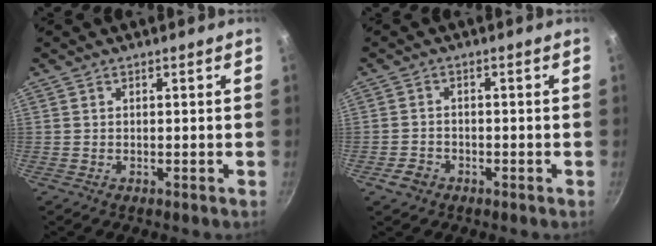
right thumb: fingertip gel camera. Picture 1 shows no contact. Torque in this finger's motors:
{"motor_torque": [0.26, 0.04, -0.01, -0.45, -0.01]}